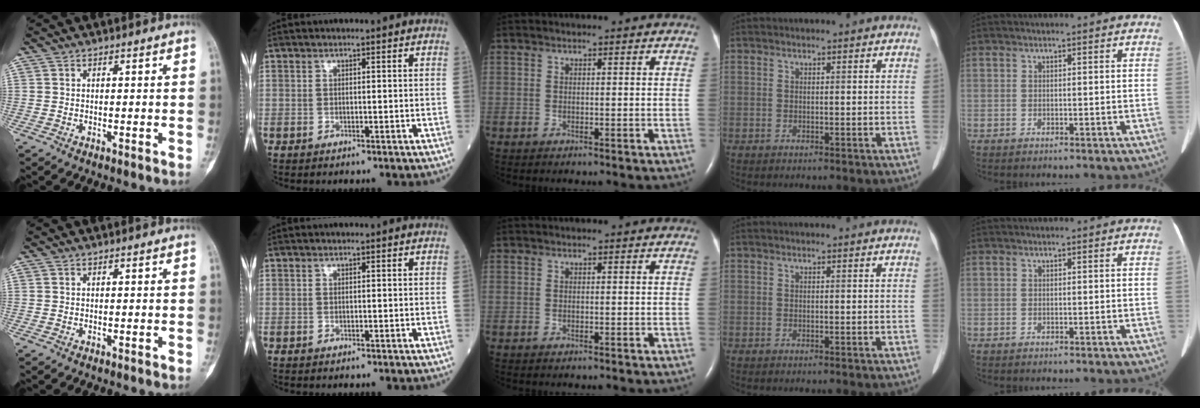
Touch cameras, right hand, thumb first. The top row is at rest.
{}